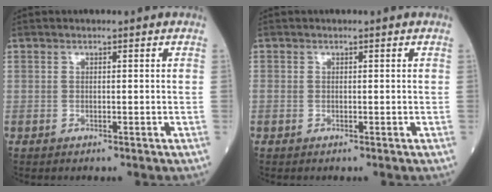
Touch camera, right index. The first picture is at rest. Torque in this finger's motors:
{"motor_torque": [0.19, -0.09, 0.10, 0.02]}